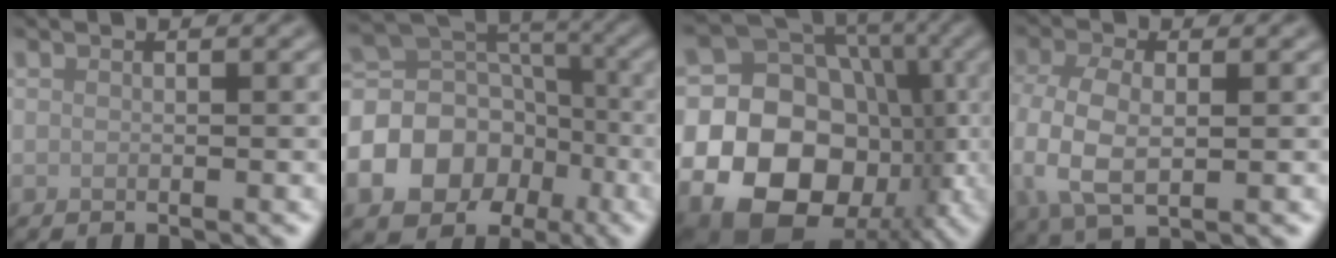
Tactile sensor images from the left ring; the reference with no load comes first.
{"total": 12.8, "force": [-4.5, 10.8, 5.2], "torque": [-0.107, -0.006, -0.088]}
{"total": 21.0, "force": [-4.8, 18.0, 9.8], "torque": [-0.171, -0.006, -0.113]}
{"total": 5.9, "force": [-0.7, 3.4, 4.8], "torque": [-0.113, -0.005, -0.014]}